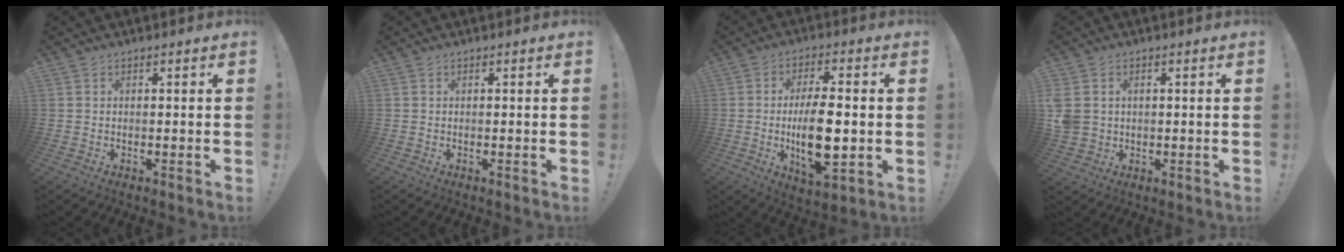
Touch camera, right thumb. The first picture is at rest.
{"total": 0.0}
{"total": 14.7, "force": [-1.5, 5.7, 13.5], "torque": [-0.245, -0.005, -0.027]}
{"total": 5.7, "force": [1.0, 4.7, 3.0], "torque": [-0.073, 0.002, 0.022]}